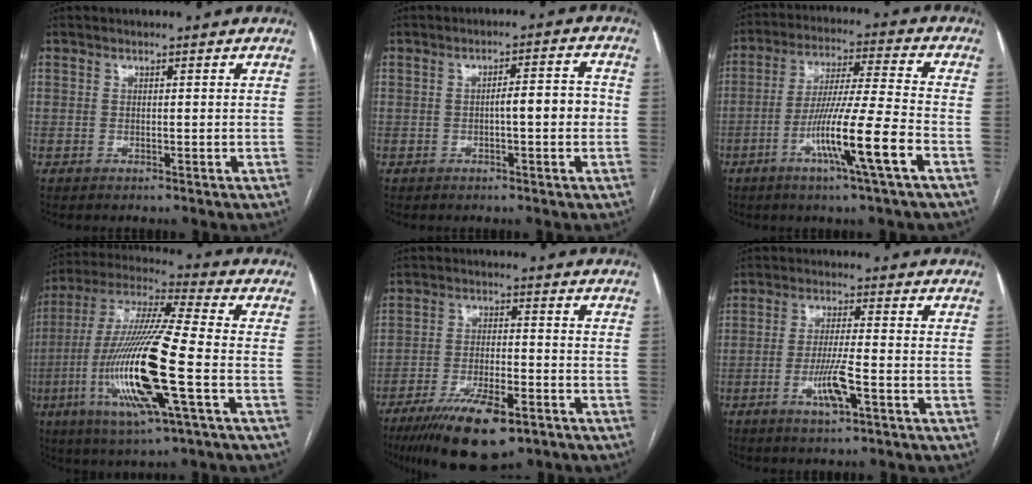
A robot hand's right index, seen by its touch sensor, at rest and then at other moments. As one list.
[{"total": 4.9, "force": [-0.8, 0.8, 4.7], "torque": [-0.068, 0.017, -0.010]}, {"total": 13.0, "force": [-5.4, -1.1, 11.8], "torque": [-0.217, -0.011, -0.099]}, {"total": 20.0, "force": [-5.3, 1.4, 19.3], "torque": [-0.408, -0.019, -0.101]}, {"total": 12.7, "force": [-8.1, 3.7, 9.1], "torque": [-0.158, -0.018, -0.134]}, {"total": 6.1, "force": [-2.4, 0.5, 5.6], "torque": [-0.109, -0.008, -0.044]}]